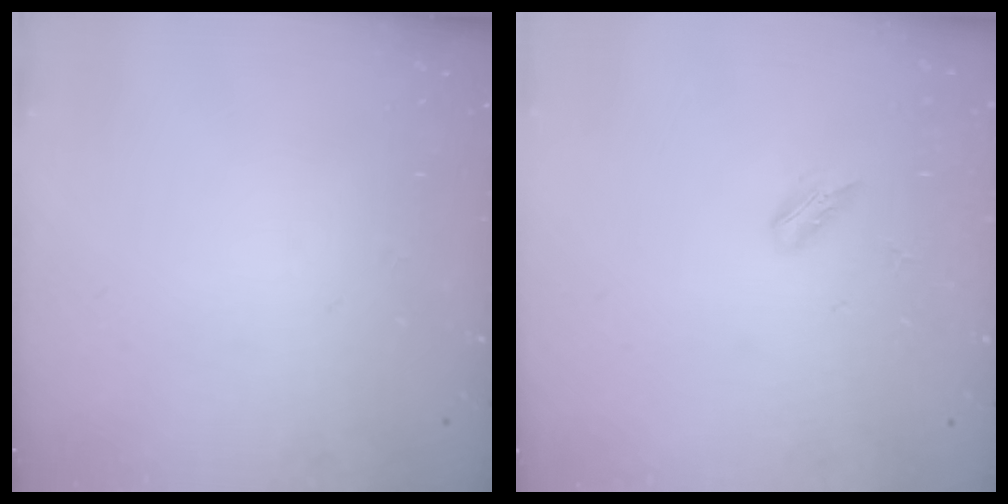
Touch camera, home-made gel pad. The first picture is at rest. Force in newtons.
{"total": 2.2, "press": 2.1, "slide": 0.7}